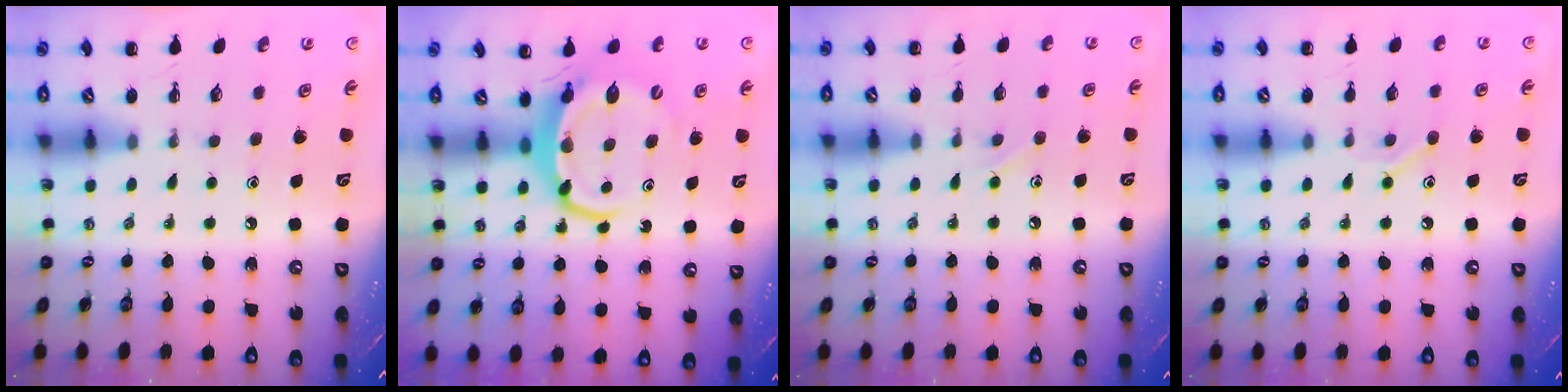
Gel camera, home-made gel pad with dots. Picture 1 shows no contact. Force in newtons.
{"total": 7.0, "press": 6.8, "slide": 1.3}
{"total": 3.9, "press": 3.7, "slide": 1.1}
{"total": 8.0, "press": 7.8, "slide": 1.7}